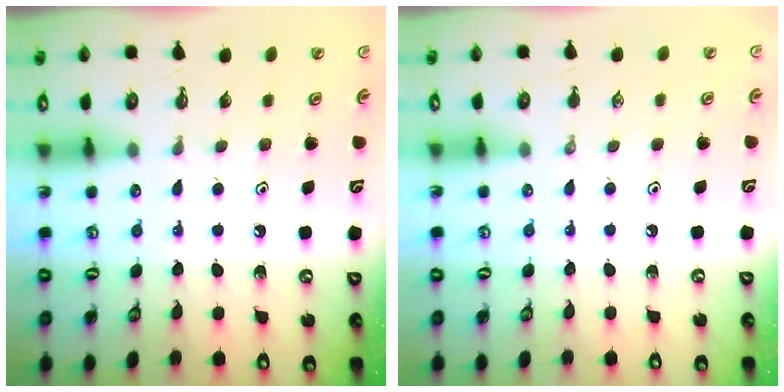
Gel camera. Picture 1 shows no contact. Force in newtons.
{"total": 0.0}